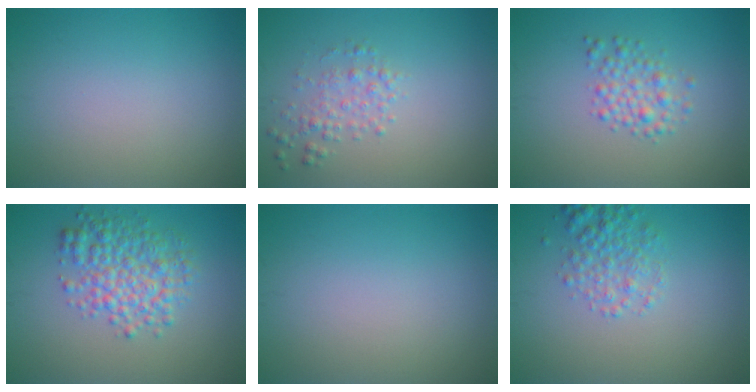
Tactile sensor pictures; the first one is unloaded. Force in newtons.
{"total": 2.0, "press": 2.0, "slide": 0.1}
{"total": 2.4, "press": 2.4, "slide": 0.1}
{"total": 5.0, "press": 5.0, "slide": 0.1}
{"total": 0.0}
{"total": 2.9, "press": 2.9, "slide": 0.2}